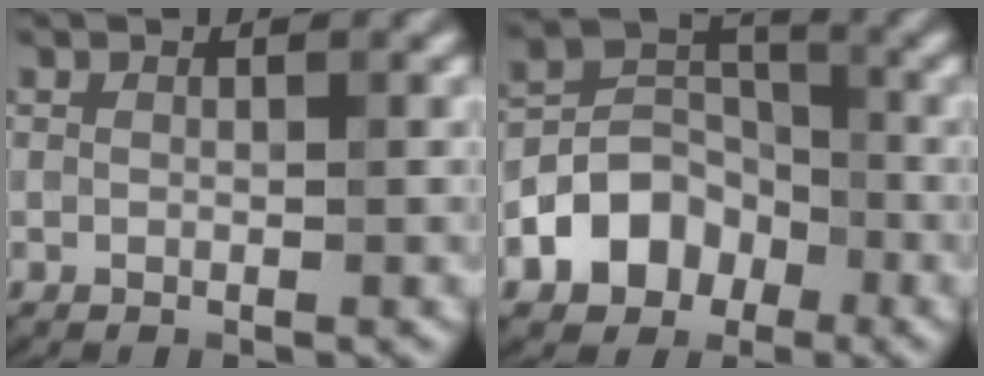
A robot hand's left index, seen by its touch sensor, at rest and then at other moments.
{"total": 5.7, "force": [-2.8, 4.2, 2.8], "torque": [-0.040, 0.006, -0.056]}